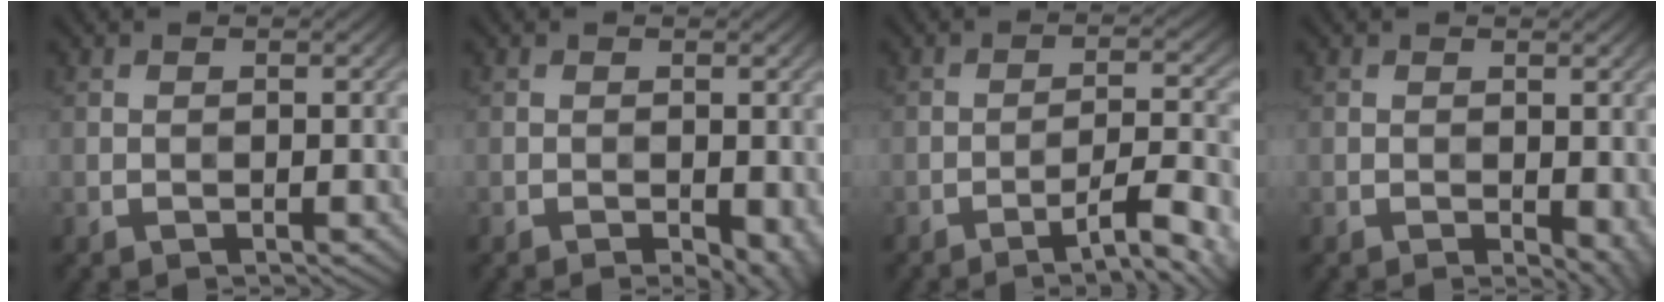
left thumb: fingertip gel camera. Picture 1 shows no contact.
{"total": 3.7, "force": [-1.6, 1.8, 2.8], "torque": [-0.037, -0.011, -0.012]}
{"total": 7.5, "force": [-4.6, 1.1, 5.7], "torque": [-0.094, 0.012, -0.069]}
{"total": 3.5, "force": [-0.9, 2.0, 2.8], "torque": [-0.029, -0.010, -0.008]}